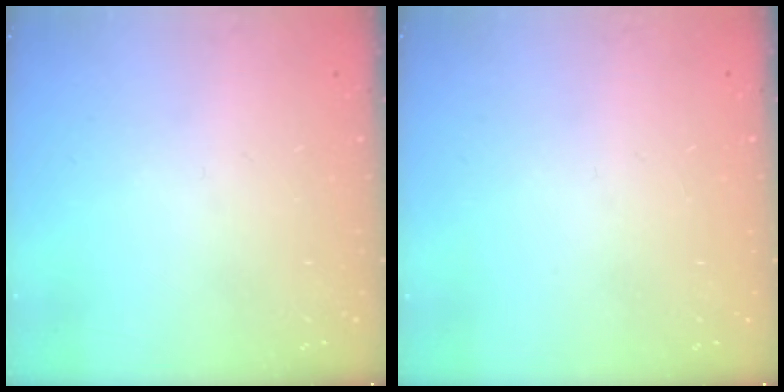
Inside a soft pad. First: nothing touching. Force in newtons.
{"total": 0.0}